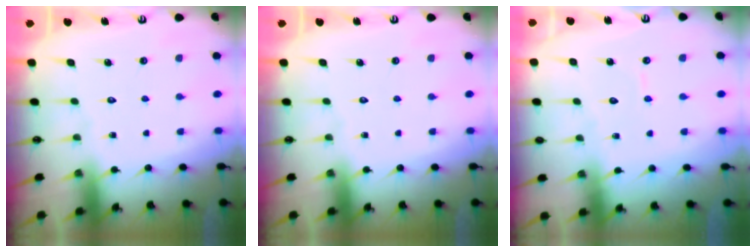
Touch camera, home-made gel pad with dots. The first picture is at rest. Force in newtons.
{"total": 0.0}
{"total": 3.8, "press": 3.7, "slide": 0.3}